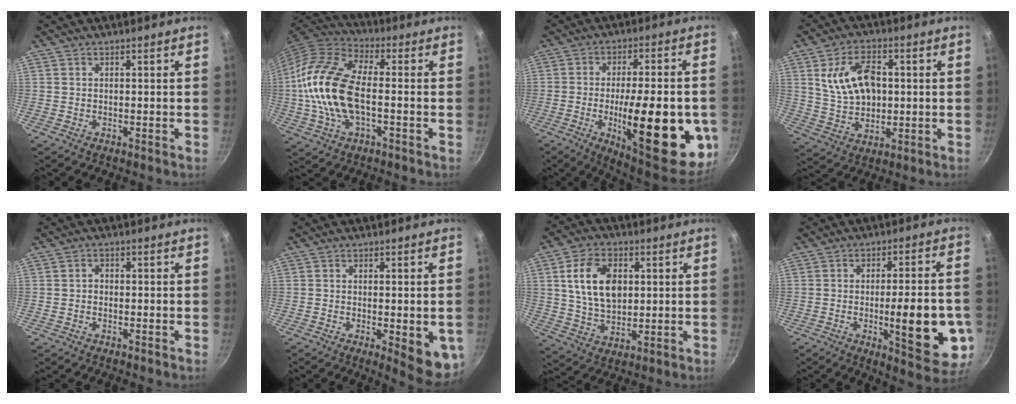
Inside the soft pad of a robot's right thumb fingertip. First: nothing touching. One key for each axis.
{"total": 17.2, "fx": -1.5, "fy": 8.9, "fz": 14.7, "tx": -0.284, "ty": 0.031, "tz": -0.043}
{"total": 26.3, "fx": -5.9, "fy": 8.6, "fz": 24.1, "tx": -0.309, "ty": 0.001, "tz": -0.076}
{"total": 12.5, "fx": 2.2, "fy": 8.0, "fz": 9.4, "tx": -0.147, "ty": -0.004, "tz": 0.044}
{"total": 1.2, "fx": -0.3, "fy": 1.0, "fz": 0.6, "tx": -0.010, "ty": 0.005, "tz": -0.007}
{"total": 9.5, "fx": -2.2, "fy": 2.8, "fz": 8.8, "tx": -0.091, "ty": -0.004, "tz": -0.019}
{"total": 12.7, "fx": 2.7, "fy": 8.4, "fz": 9.2, "tx": -0.143, "ty": -0.009, "tz": 0.051}
{"total": 17.3, "fx": -3.9, "fy": 5.0, "fz": 16.1, "tx": -0.196, "ty": 0.002, "tz": -0.050}